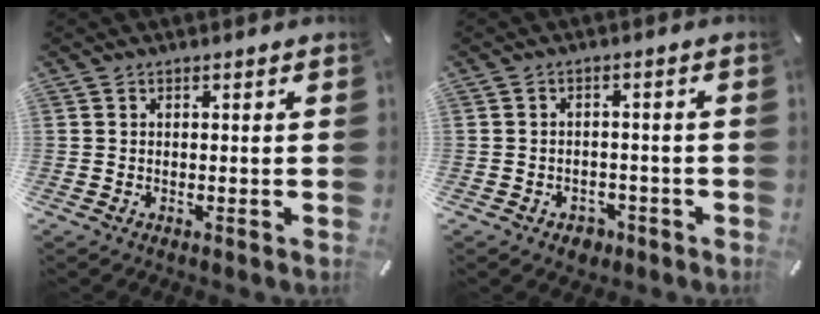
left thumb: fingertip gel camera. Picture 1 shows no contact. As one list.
[{"total": 3.5, "force": [-2.0, 2.6, 1.2], "torque": [-0.024, 0.006, -0.039]}]